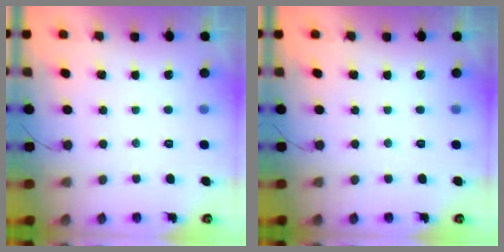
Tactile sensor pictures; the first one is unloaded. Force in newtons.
{"total": 0.0}